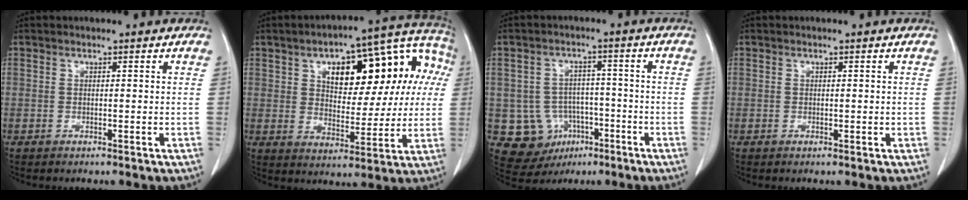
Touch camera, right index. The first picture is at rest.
{"total": 19.5, "force": [5.5, 9.0, 16.4], "torque": [-0.224, 0.053, 0.078]}
{"total": 9.2, "force": [-3.0, 8.3, 2.7], "torque": [-0.050, 0.019, -0.032]}
{"total": 0.7, "force": [0.0, 0.3, 0.6], "torque": [-0.010, -0.001, 0.003]}